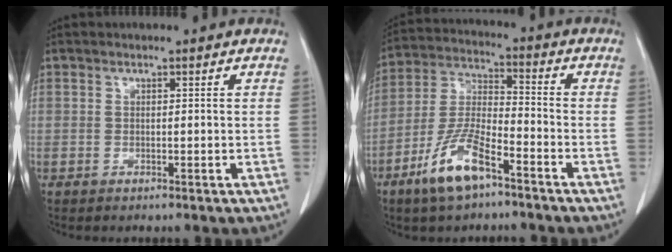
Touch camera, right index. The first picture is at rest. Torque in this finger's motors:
{"motor_torque": [1.23, -0.90, 0.26, 0.13]}